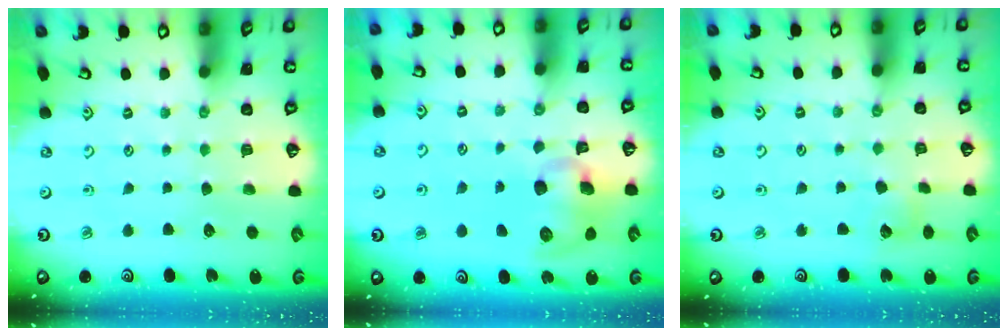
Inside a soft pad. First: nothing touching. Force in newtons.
{"total": 10.8, "press": 10.6, "slide": 1.8}
{"total": 3.9, "press": 3.8, "slide": 0.6}